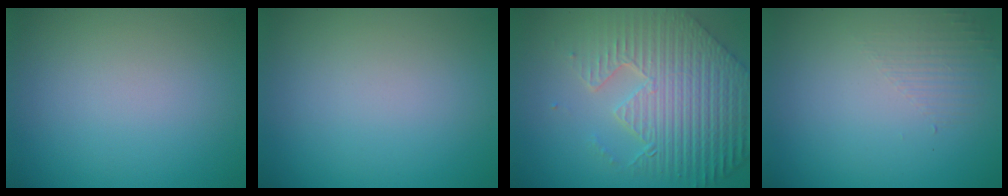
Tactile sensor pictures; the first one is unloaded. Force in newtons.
{"total": 0.0}
{"total": 9.4, "press": 6.5, "slide": 6.8}
{"total": 1.4, "press": 0.2, "slide": 1.4}